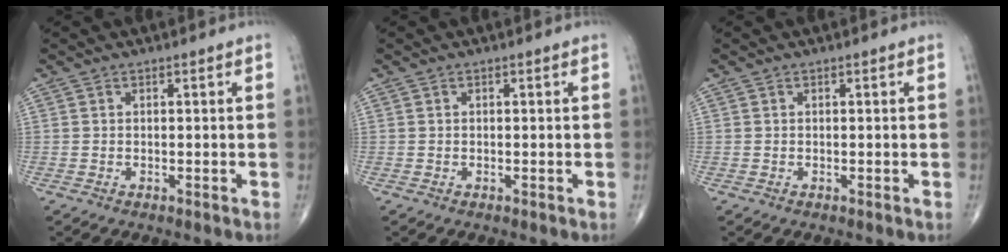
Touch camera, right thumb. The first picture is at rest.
{"total": 0.0}
{"total": 0.0}